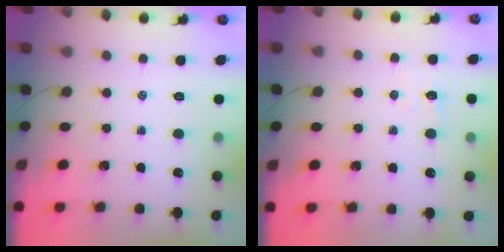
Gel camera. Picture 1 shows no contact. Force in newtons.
{"total": 3.0, "press": 2.9, "slide": 0.9}